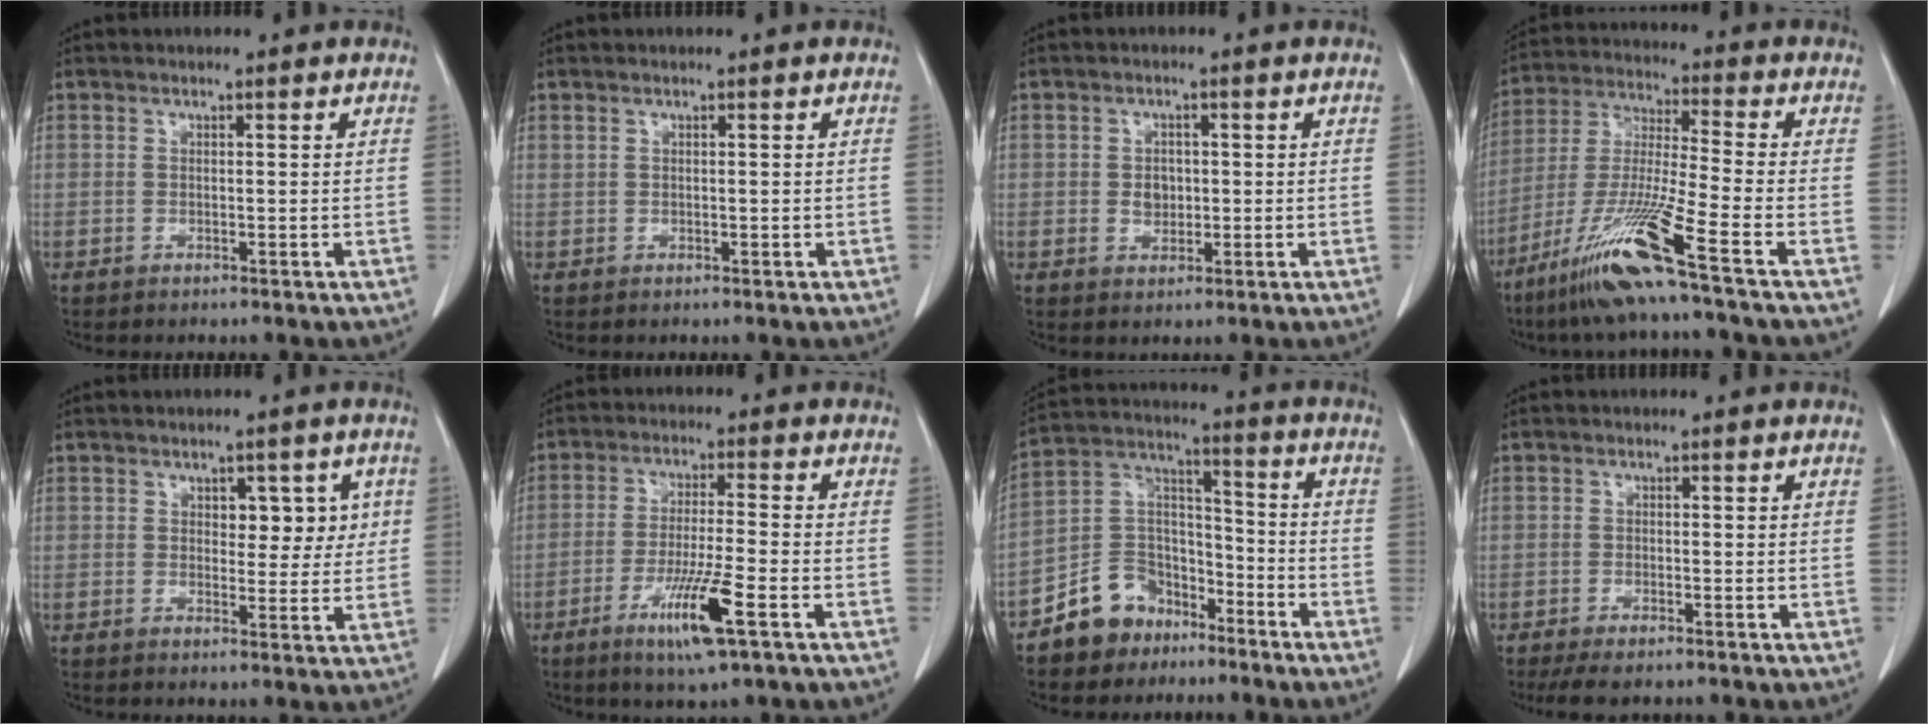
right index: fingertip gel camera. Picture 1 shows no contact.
{"total": 0.5, "force": [0.1, 0.3, 0.4], "torque": [-0.015, 0.005, 0.009]}
{"total": 2.6, "force": [-0.1, 2.1, 1.6], "torque": [-0.023, 0.002, 0.002]}
{"total": 13.5, "force": [-8.4, -1.8, 10.4], "torque": [-0.216, -0.042, -0.163]}
{"total": 5.0, "force": [1.5, 2.9, 3.7], "torque": [-0.035, 0.008, 0.021]}
{"total": 9.4, "force": [-4.5, 0.1, 8.3], "torque": [-0.153, -0.020, -0.080]}
{"total": 10.6, "force": [-7.4, 7.2, 2.5], "torque": [-0.049, 0.046, -0.135]}
{"total": 4.3, "force": [-3.5, 0.9, 2.4], "torque": [-0.038, -0.010, -0.055]}